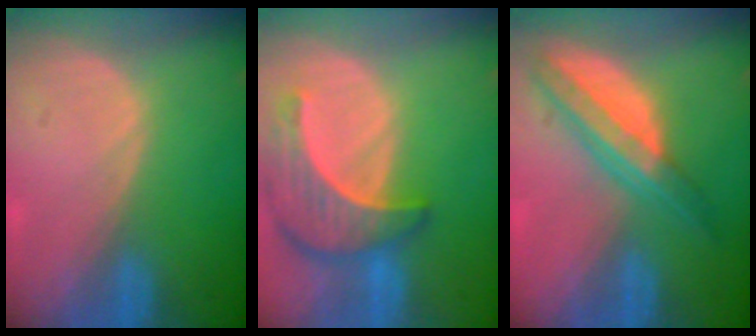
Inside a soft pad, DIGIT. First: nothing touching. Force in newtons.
{"total": 8.6, "press": 7.9, "slide": 3.3}
{"total": 7.5, "press": 6.3, "slide": 4.0}